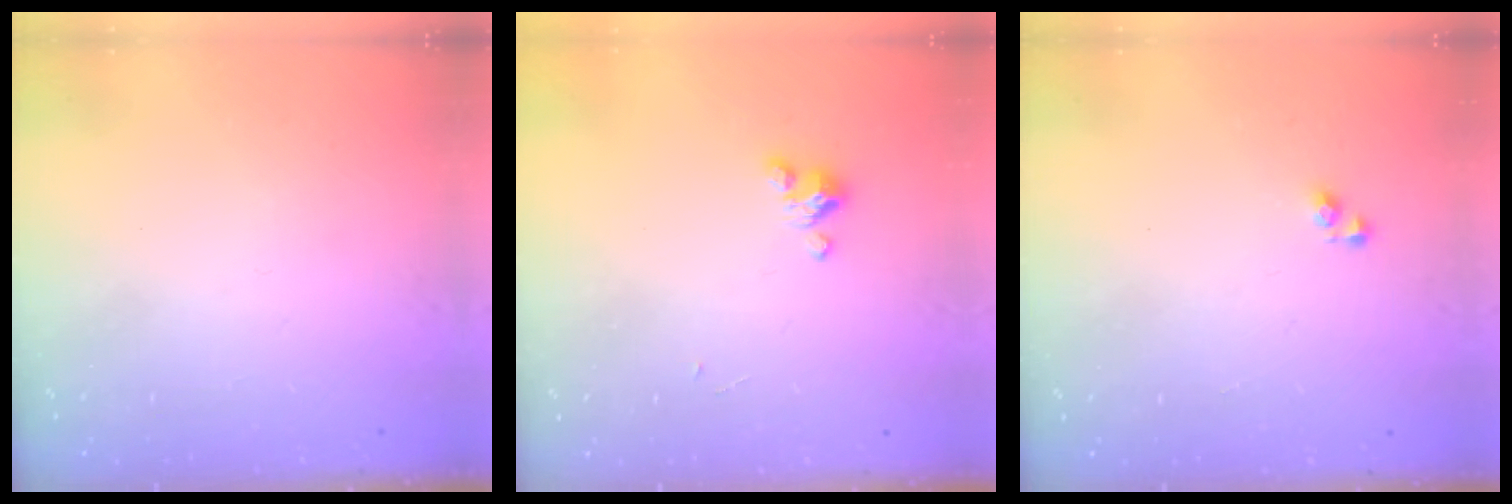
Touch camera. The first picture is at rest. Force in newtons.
{"total": 2.3, "press": 2.2, "slide": 0.4}
{"total": 3.7, "press": 3.7, "slide": 0.5}